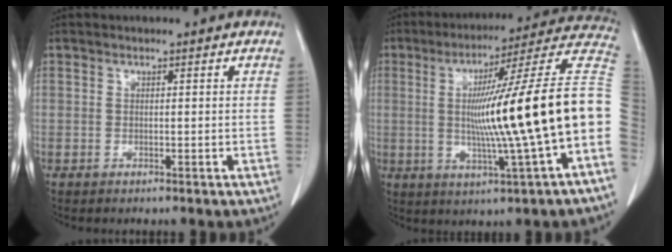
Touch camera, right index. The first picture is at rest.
{"total": 22.3, "force": [-1.7, -0.9, 22.2], "torque": [-0.282, 0.021, -0.036]}